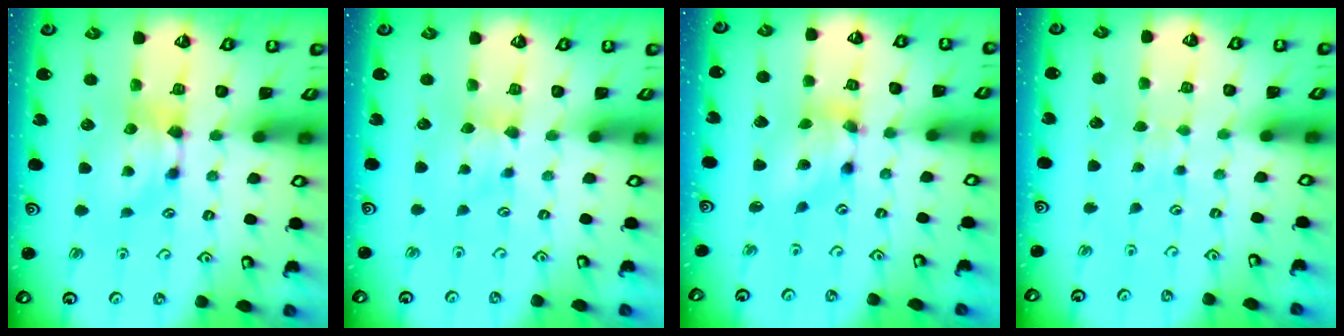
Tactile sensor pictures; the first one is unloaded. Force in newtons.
{"total": 2.9, "press": 2.9, "slide": 0.3}
{"total": 5.4, "press": 5.1, "slide": 1.7}
{"total": 3.6, "press": 3.6, "slide": 0.4}